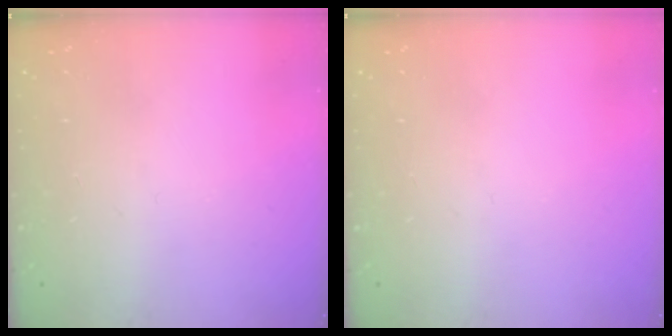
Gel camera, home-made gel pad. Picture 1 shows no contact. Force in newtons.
{"total": 0.0}